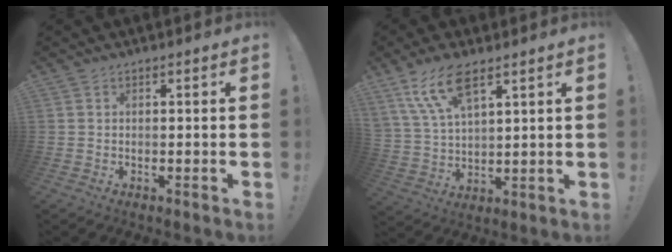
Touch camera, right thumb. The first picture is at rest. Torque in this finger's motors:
{"motor_torque": [-0.40, 0.79, 0.30, 0.14, 0.33]}